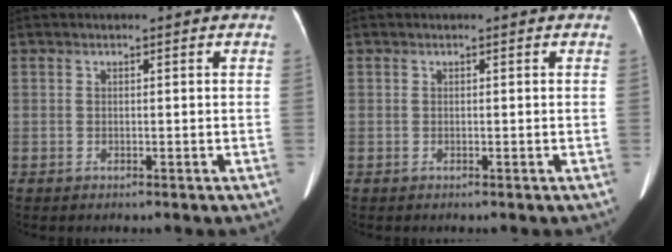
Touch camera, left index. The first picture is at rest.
{"total": 0.0}